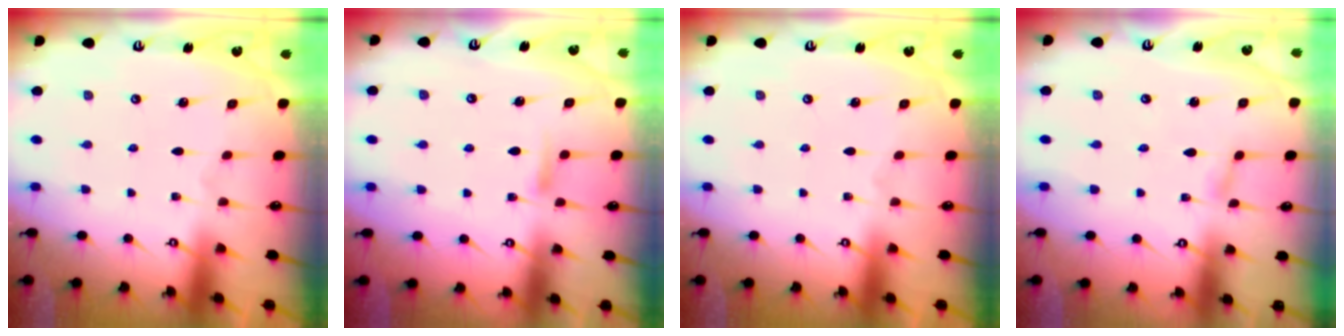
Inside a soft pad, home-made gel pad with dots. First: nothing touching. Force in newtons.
{"total": 5.4, "press": 5.4, "slide": 0.8}
{"total": 0.0}
{"total": 1.1, "press": 1.1, "slide": 0.1}